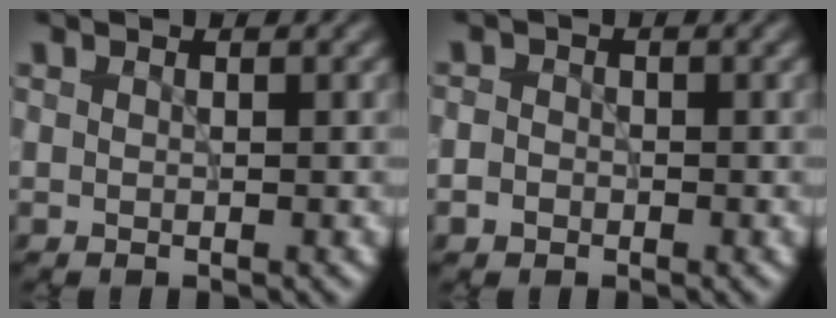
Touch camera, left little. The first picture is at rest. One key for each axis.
{"total": 1.5, "fx": -0.6, "fy": 1.3, "fz": 0.6, "tx": 0.000, "ty": -0.001, "tz": -0.014}